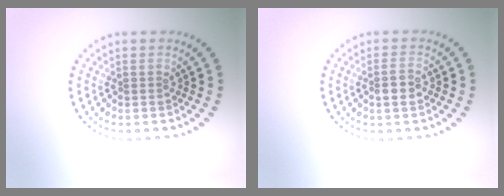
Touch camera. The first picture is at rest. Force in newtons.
{"total": 1.7, "press": 1.7, "slide": 0.3}